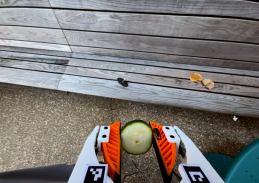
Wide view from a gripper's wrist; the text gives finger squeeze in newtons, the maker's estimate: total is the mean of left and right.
{"total": 11.3, "left": 11.6, "right": 11.0}